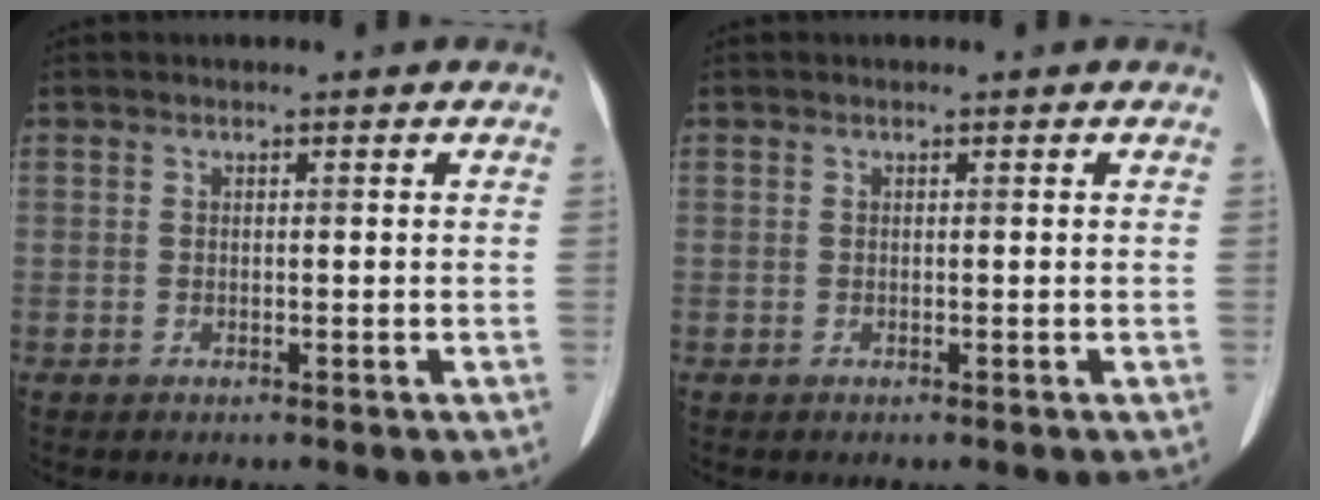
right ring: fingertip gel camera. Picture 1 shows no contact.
{"total": 0.0}